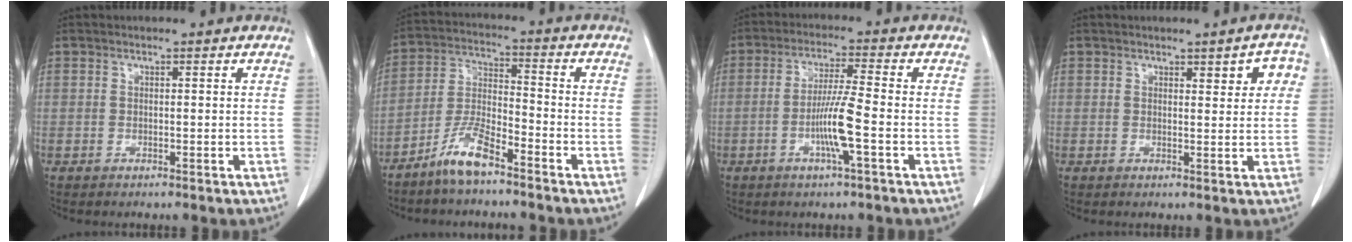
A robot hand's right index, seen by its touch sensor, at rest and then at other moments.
{"total": 7.6, "force": [-5.7, 1.5, 4.8], "torque": [-0.104, -0.006, -0.117]}
{"total": 7.0, "force": [-2.1, -0.5, 6.6], "torque": [-0.130, -0.003, -0.042]}
{"total": 3.8, "force": [1.6, 1.3, 3.2], "torque": [-0.032, 0.008, 0.017]}